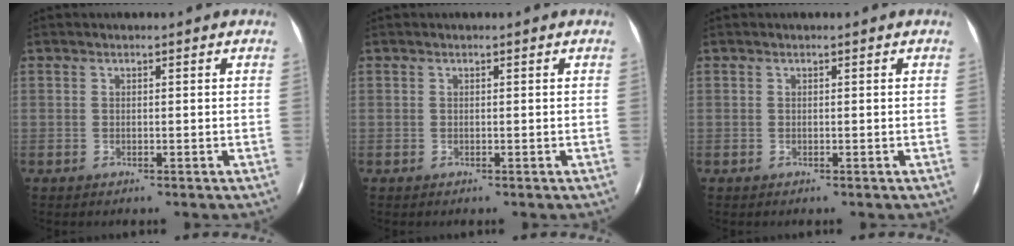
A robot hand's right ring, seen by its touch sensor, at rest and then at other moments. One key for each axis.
{"total": 0.0}
{"total": 0.0}